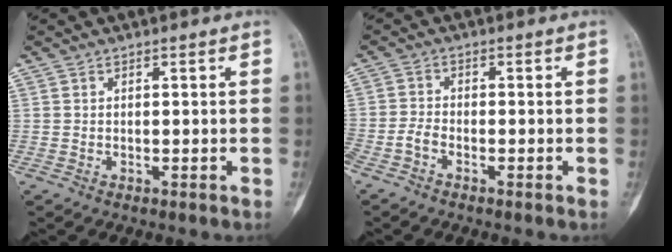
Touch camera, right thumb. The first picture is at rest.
{"total": 2.7, "force": [-1.8, 0.9, 1.7], "torque": [-0.047, 0.009, -0.040]}